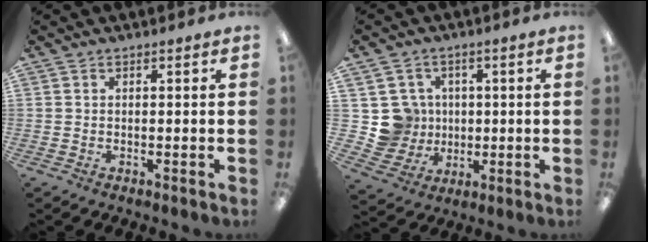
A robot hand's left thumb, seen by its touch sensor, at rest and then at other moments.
{"total": 8.3, "force": [1.4, 8.2, 0.9], "torque": [-0.032, 0.004, 0.038]}